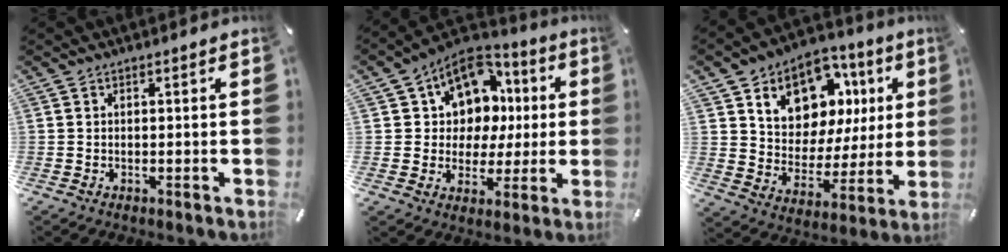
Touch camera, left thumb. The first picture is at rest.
{"total": 12.4, "force": [4.3, 10.8, 4.5], "torque": [-0.074, -0.023, 0.085]}
{"total": 12.3, "force": [6.5, 9.4, 4.5], "torque": [-0.080, -0.050, 0.120]}